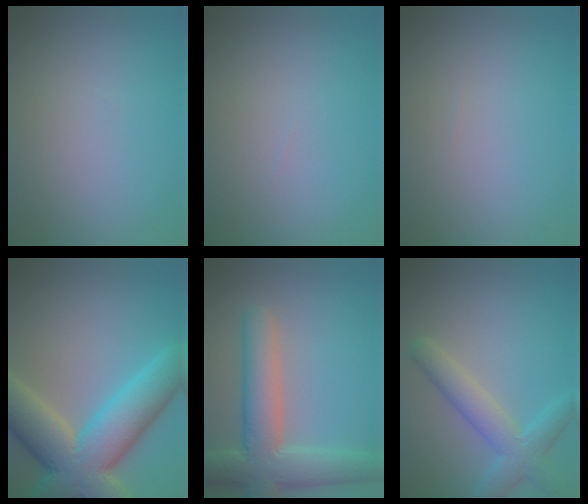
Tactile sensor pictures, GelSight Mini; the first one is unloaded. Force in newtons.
{"total": 0.0}
{"total": 0.0}
{"total": 11.6, "press": 11.6, "slide": 1.0}
{"total": 7.1, "press": 7.1, "slide": 0.6}
{"total": 4.0, "press": 4.0, "slide": 0.2}